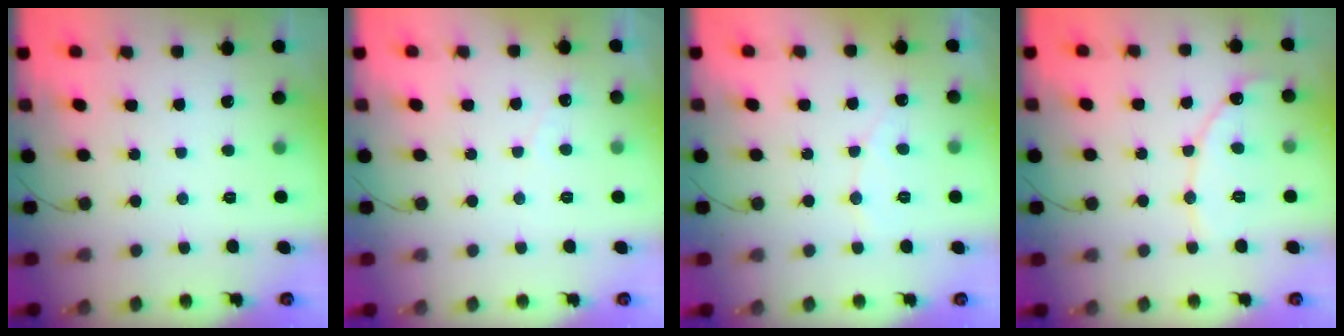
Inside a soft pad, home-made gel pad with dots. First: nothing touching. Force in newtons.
{"total": 2.2, "press": 2.2, "slide": 0.0}
{"total": 4.2, "press": 4.2, "slide": 0.2}
{"total": 9.7, "press": 9.7, "slide": 0.7}